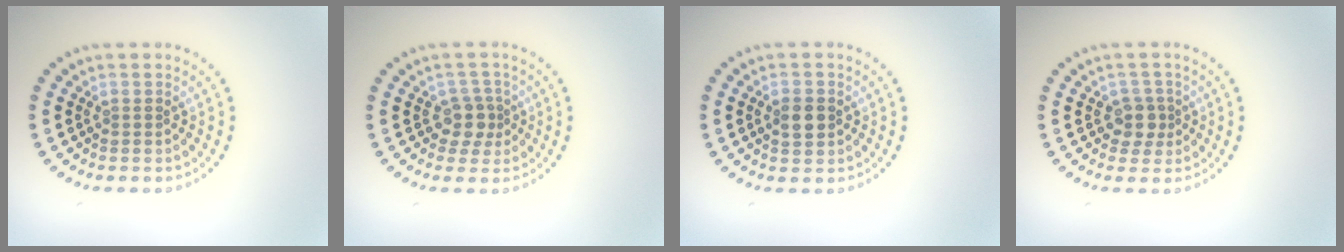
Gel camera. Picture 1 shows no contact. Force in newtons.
{"total": 2.2, "press": 1.8, "slide": 1.3}
{"total": 2.7, "press": 2.7, "slide": 0.1}
{"total": 2.0, "press": 1.6, "slide": 1.1}